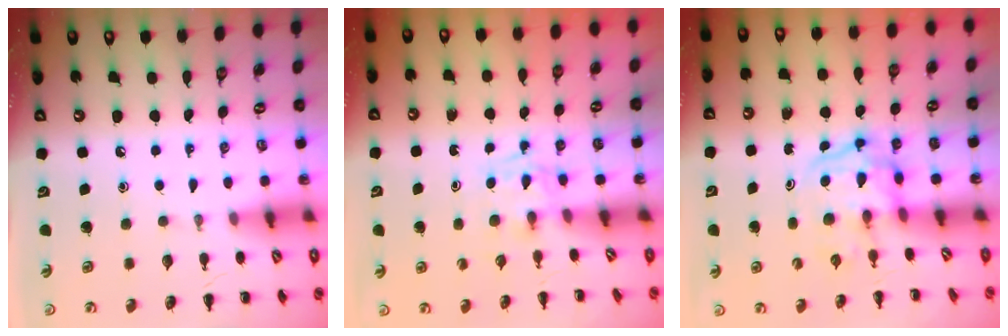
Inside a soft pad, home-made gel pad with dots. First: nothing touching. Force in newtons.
{"total": 2.7, "press": 2.5, "slide": 1.0}
{"total": 3.7, "press": 3.7, "slide": 0.6}